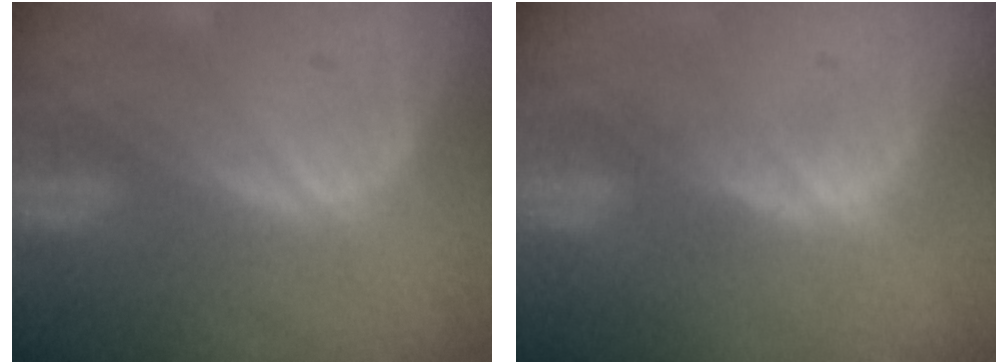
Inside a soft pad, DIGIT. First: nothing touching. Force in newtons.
{"total": 2.3, "press": 1.9, "slide": 1.4}